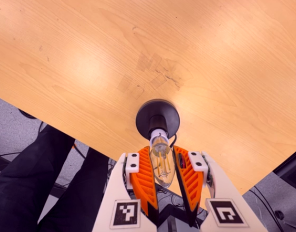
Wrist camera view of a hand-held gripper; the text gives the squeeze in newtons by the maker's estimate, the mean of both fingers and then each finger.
{"total": 12.3, "left": 13.4, "right": 11.3}